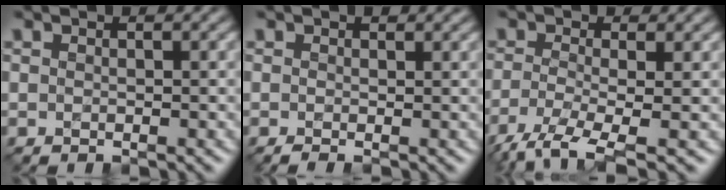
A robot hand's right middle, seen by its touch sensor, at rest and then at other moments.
{"total": 0.6, "force": [0.1, 0.2, 0.6], "torque": [-0.012, 0.001, -0.002]}
{"total": 4.4, "force": [-2.5, 1.2, 3.4], "torque": [-0.078, -0.007, -0.058]}